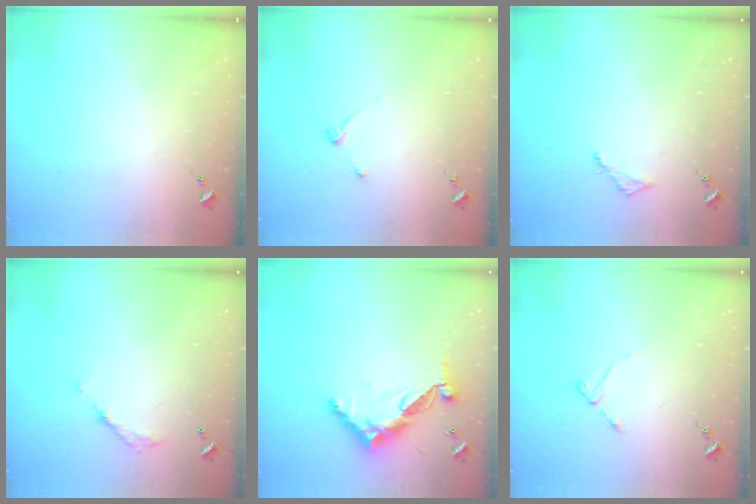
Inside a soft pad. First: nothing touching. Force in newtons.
{"total": 3.7, "press": 3.6, "slide": 0.6}
{"total": 2.8, "press": 2.7, "slide": 0.3}
{"total": 7.9, "press": 7.9, "slide": 0.3}
{"total": 13.7, "press": 13.6, "slide": 1.0}
{"total": 2.8, "press": 2.8, "slide": 0.3}